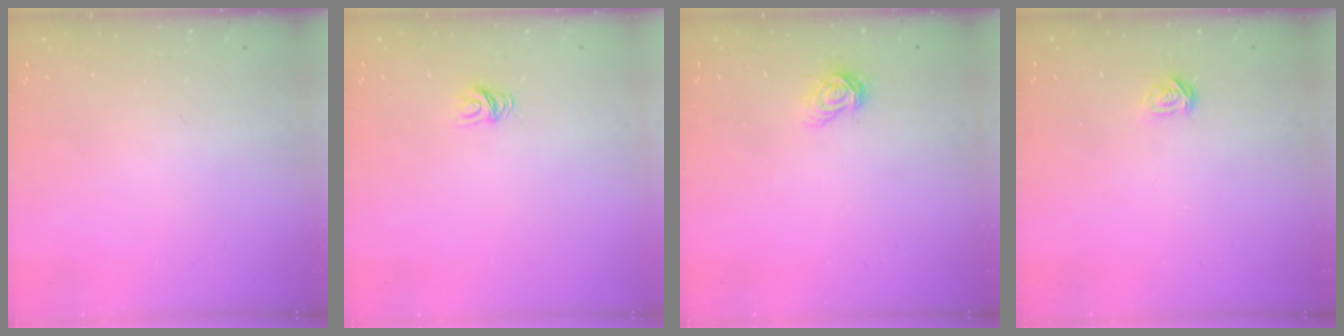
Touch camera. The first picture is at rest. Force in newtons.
{"total": 4.7, "press": 4.7, "slide": 0.3}
{"total": 6.8, "press": 6.8, "slide": 0.8}
{"total": 1.8, "press": 1.8, "slide": 0.2}